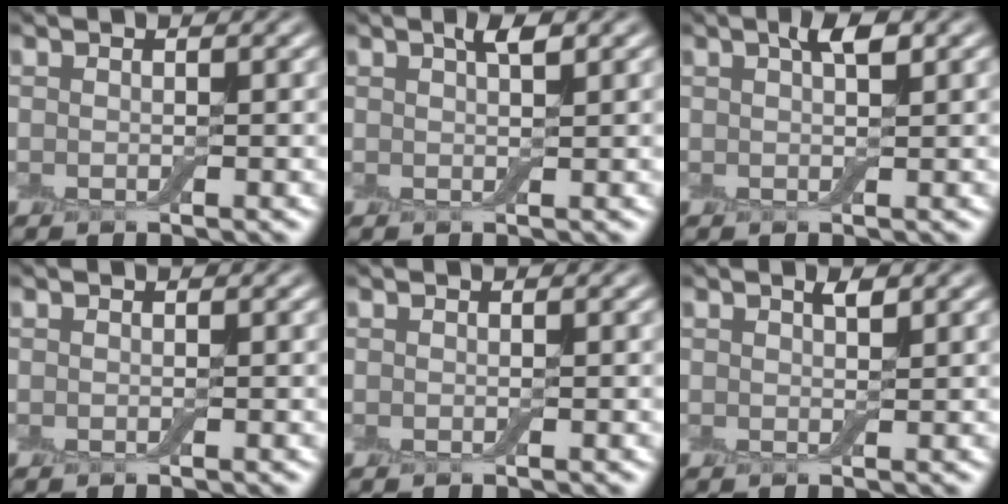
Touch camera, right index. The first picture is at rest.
{"total": 1.7, "force": [1.0, 0.3, 1.3], "torque": [-0.019, 0.003, 0.014]}
{"total": 2.0, "force": [1.0, 0.4, 1.7], "torque": [-0.023, 0.003, 0.015]}
{"total": 0.0}
{"total": 0.0}
{"total": 1.0, "force": [0.7, 0.1, 0.7], "torque": [-0.014, -0.001, 0.011]}